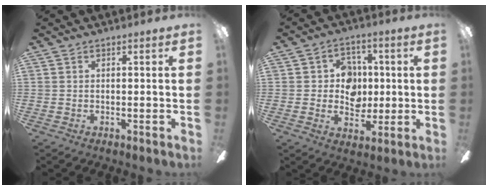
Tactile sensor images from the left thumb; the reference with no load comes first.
{"total": 8.2, "force": [0.6, 7.3, 3.6], "torque": [-0.044, 0.005, 0.013]}